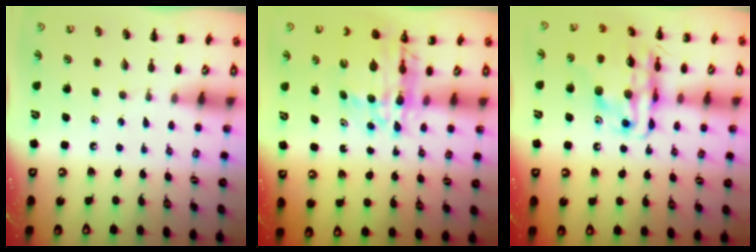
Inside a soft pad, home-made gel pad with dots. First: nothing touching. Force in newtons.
{"total": 13.8, "press": 13.2, "slide": 4.0}
{"total": 19.5, "press": 19.2, "slide": 3.6}